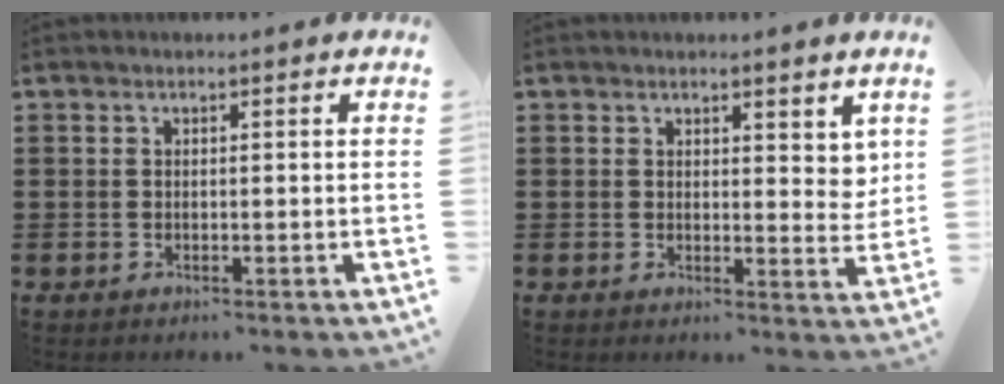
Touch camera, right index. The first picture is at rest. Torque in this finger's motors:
{"motor_torque": [-0.23, 0.22, 0.13, -0.01]}